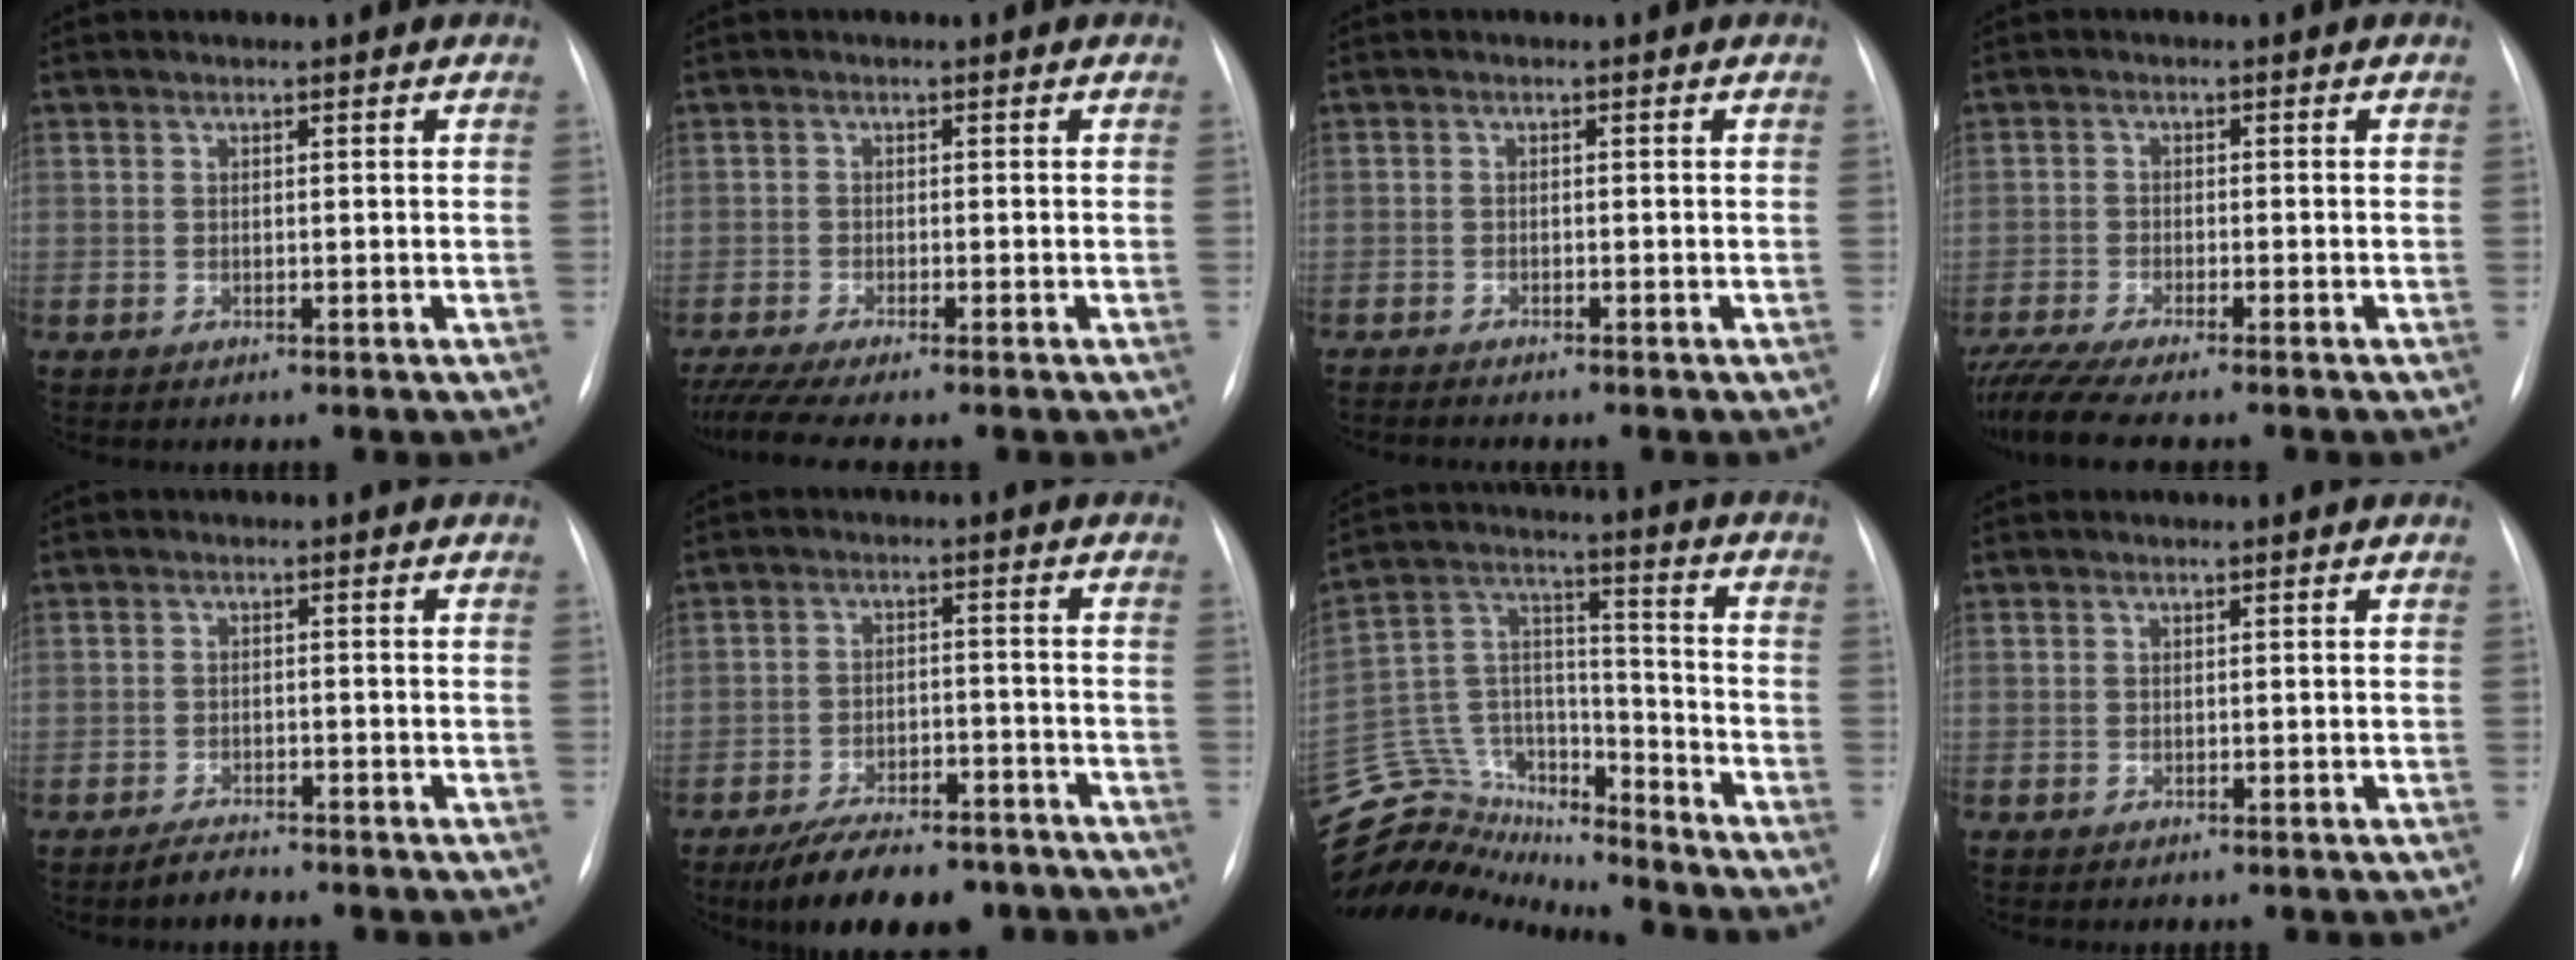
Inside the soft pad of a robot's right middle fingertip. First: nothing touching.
{"total": 6.3, "force": [-5.2, -0.3, 3.5], "torque": [-0.066, -0.017, -0.086]}
{"total": 3.3, "force": [-3.0, 0.1, 1.4], "torque": [-0.018, -0.005, -0.042]}
{"total": 7.2, "force": [-6.2, -0.3, 3.7], "torque": [-0.068, -0.020, -0.102]}
{"total": 2.3, "force": [-2.1, 0.5, 0.7], "torque": [-0.024, -0.005, -0.032]}
{"total": 11.9, "force": [-9.3, 4.5, 5.9], "torque": [-0.086, 0.001, -0.142]}
{"total": 20.8, "force": [-19.5, 6.0, 4.0], "torque": [-0.099, 0.060, -0.319]}
{"total": 0.0}